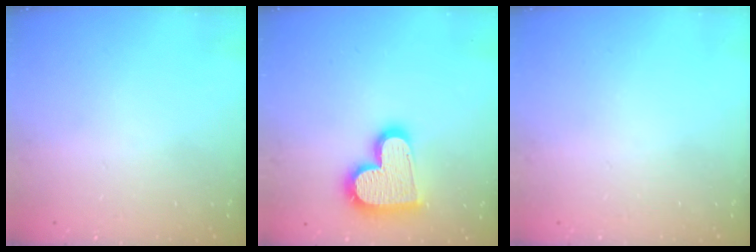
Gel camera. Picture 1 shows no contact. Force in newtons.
{"total": 17.9, "press": 17.9, "slide": 1.1}
{"total": 0.0}